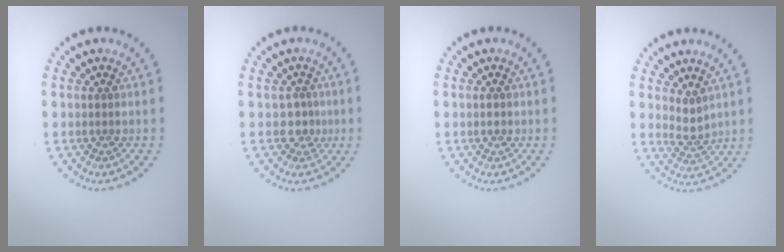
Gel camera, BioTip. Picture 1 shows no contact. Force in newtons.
{"total": 1.6, "press": 1.2, "slide": 1.0}
{"total": 1.0, "press": 1.0, "slide": 0.0}
{"total": 1.8, "press": 1.2, "slide": 1.3}